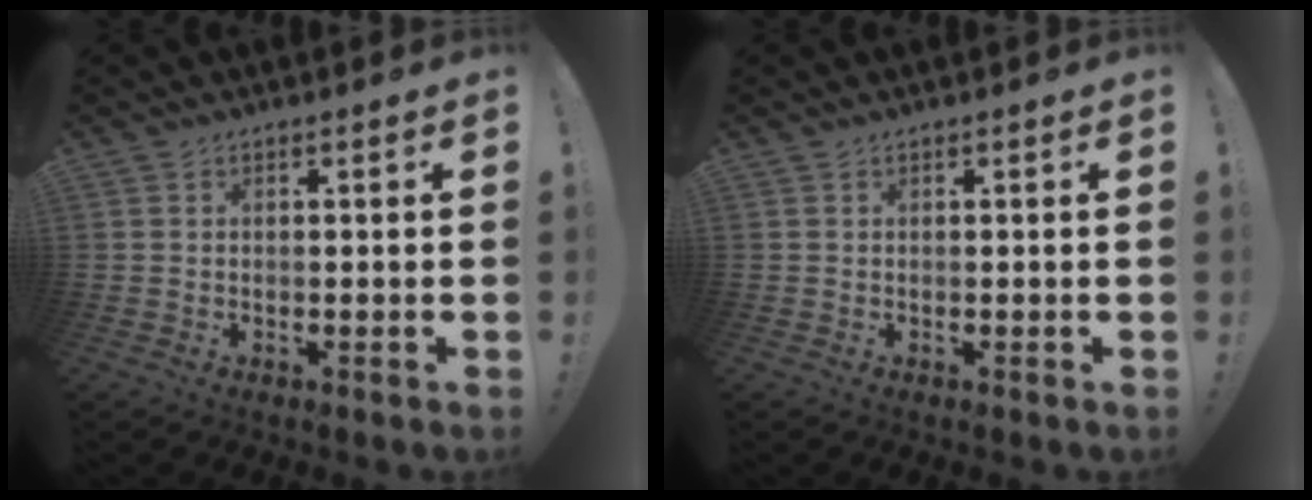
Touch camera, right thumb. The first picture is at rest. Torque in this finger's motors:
{"motor_torque": [0.00, 0.00, -0.03, 0.04, 0.00]}